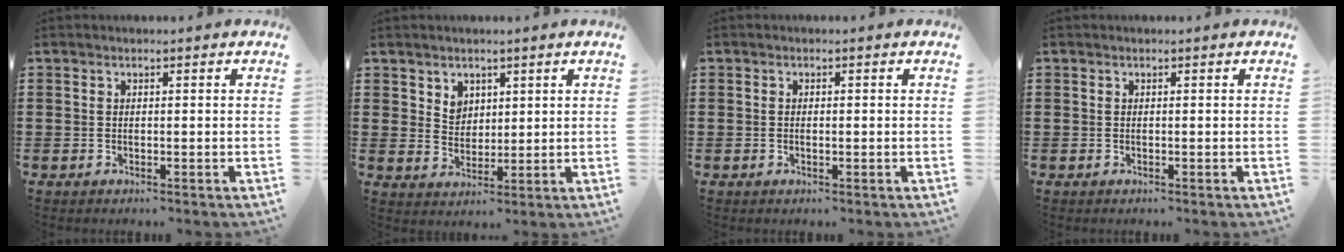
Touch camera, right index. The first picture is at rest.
{"total": 3.7, "force": [2.4, 2.7, 0.7], "torque": [-0.025, 0.007, 0.045]}
{"total": 0.7, "force": [-0.2, 0.2, 0.6], "torque": [-0.013, -0.003, -0.002]}
{"total": 0.0}